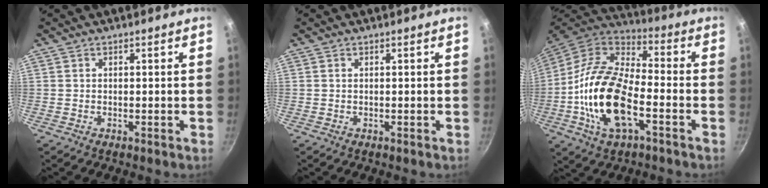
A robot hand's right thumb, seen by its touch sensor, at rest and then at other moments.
{"total": 0.0}
{"total": 20.2, "force": [-5.4, 9.9, 16.8], "torque": [-0.318, 0.033, -0.116]}